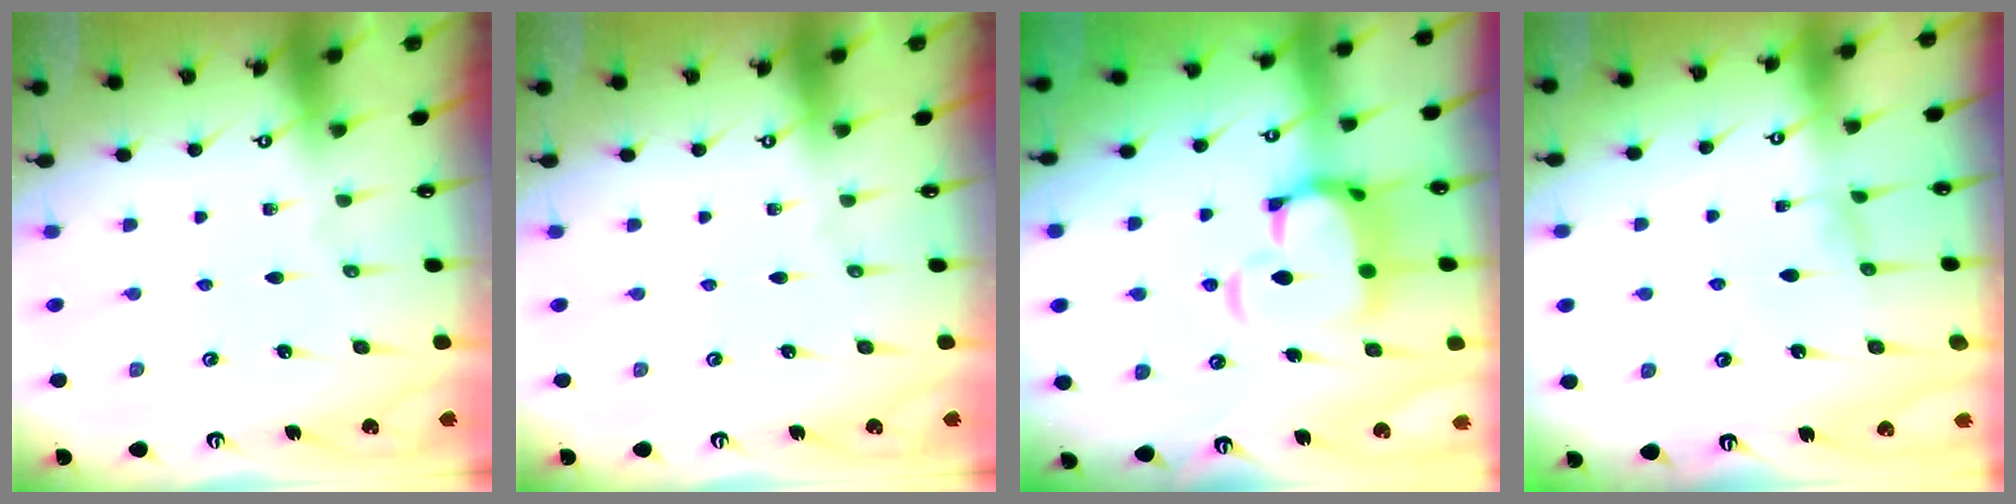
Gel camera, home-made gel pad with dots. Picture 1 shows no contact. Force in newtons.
{"total": 0.0}
{"total": 9.2, "press": 9.1, "slide": 1.5}
{"total": 0.7, "press": 0.4, "slide": 0.5}